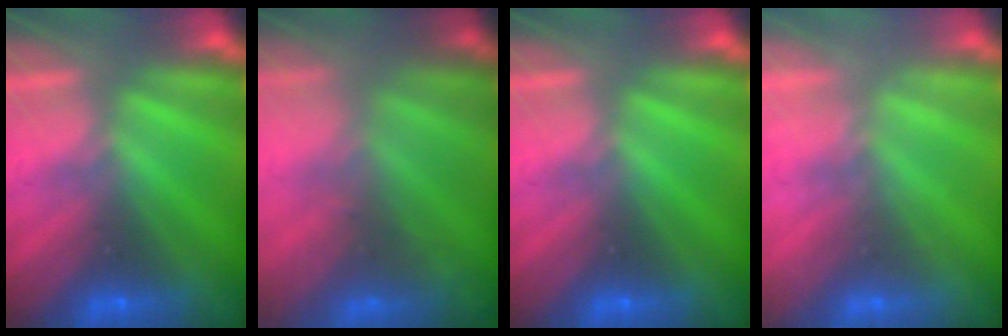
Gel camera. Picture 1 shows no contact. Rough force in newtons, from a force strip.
{"total": 7.6}
{"total": 0.0}
{"total": 2.2}